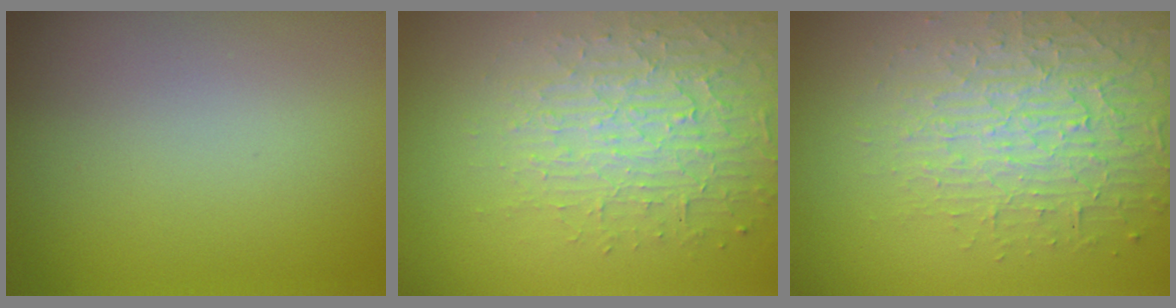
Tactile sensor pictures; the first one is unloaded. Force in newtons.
{"total": 3.6, "press": 3.3, "slide": 1.6}
{"total": 4.4, "press": 4.0, "slide": 1.9}